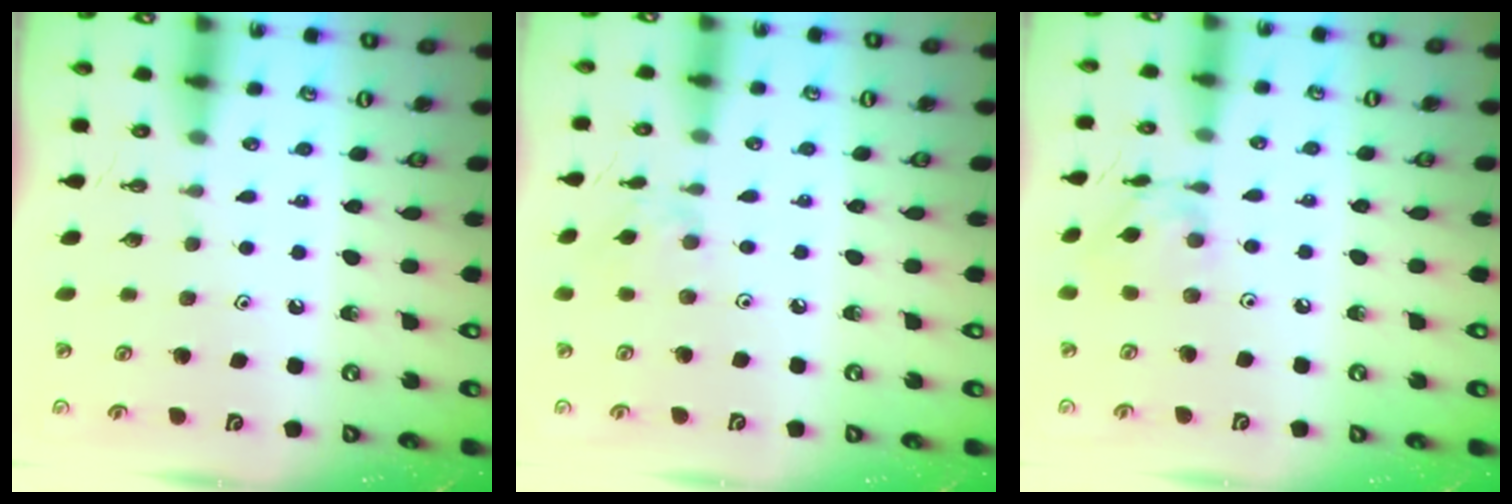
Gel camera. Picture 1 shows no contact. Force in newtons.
{"total": 1.9, "press": 1.8, "slide": 0.5}
{"total": 8.0, "press": 8.0, "slide": 0.5}